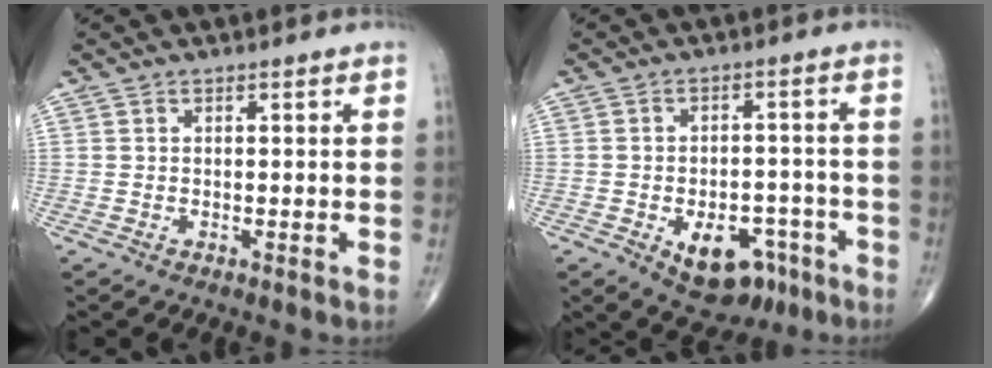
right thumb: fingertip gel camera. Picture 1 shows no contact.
{"total": 11.0, "force": [-5.4, 6.8, 6.9], "torque": [-0.067, 0.033, -0.066]}